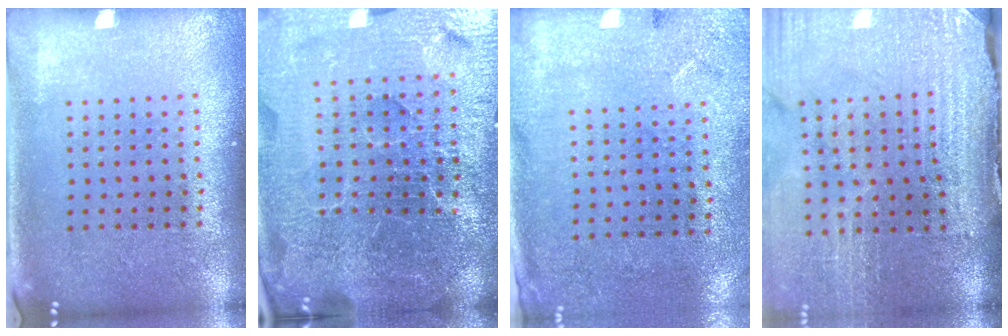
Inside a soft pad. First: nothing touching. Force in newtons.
{"total": 6.9, "press": 6.0, "slide": 3.3}
{"total": 2.7, "press": 2.2, "slide": 1.6}
{"total": 4.3, "press": 3.7, "slide": 2.2}